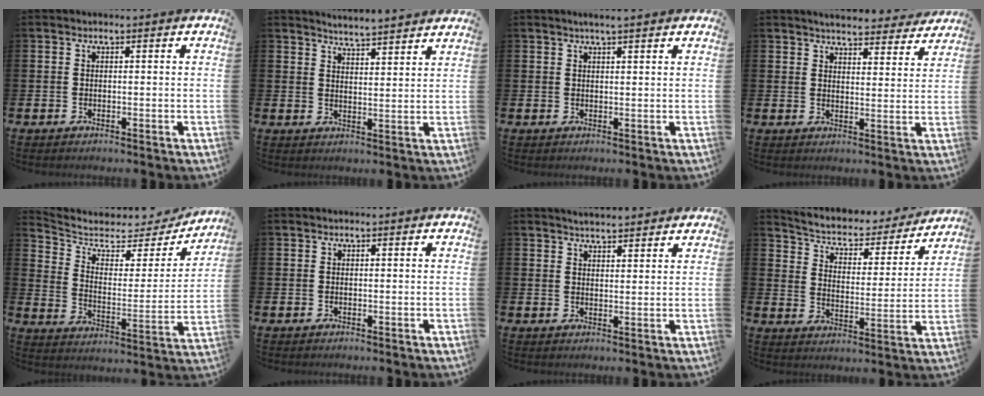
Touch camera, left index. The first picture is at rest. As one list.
[{"total": 4.3, "force": [4.3, -0.6, -0.3], "torque": [-0.005, -0.030, 0.076]}, {"total": 2.3, "force": [2.0, 0.2, 1.2], "torque": [-0.017, -0.004, 0.033]}, {"total": 4.9, "force": [4.8, 0.8, 0.7], "torque": [-0.020, -0.030, 0.083]}, {"total": 5.2, "force": [4.4, 2.4, 1.5], "torque": [-0.061, -0.037, 0.066]}, {"total": 0.0}, {"total": 3.4, "force": [3.3, 0.2, 0.2], "torque": [-0.010, -0.013, 0.061]}, {"total": 5.0, "force": [4.4, 1.9, 1.2], "torque": [-0.056, -0.035, 0.068]}]